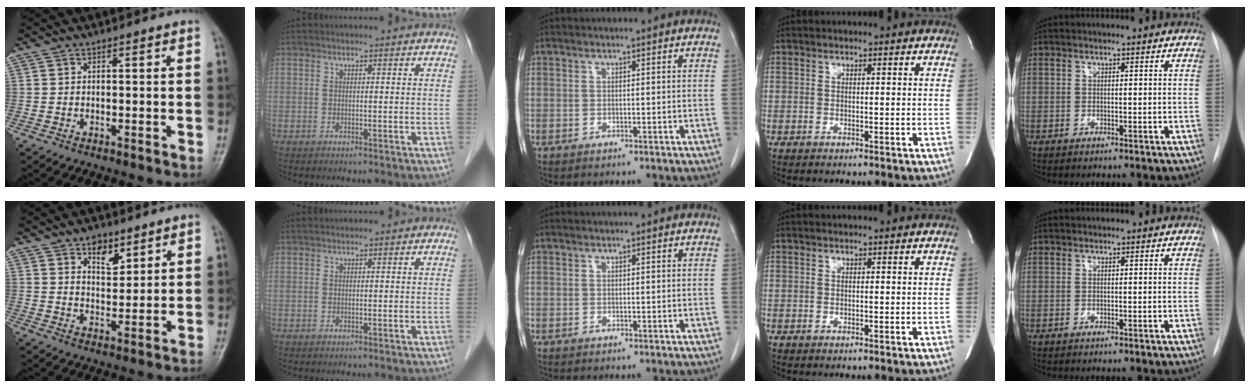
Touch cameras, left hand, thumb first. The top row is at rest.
{"thumb": {"total": 5.5, "force": [3.3, 3.1, 3.0], "torque": [-0.025, -0.022, 0.054]}}